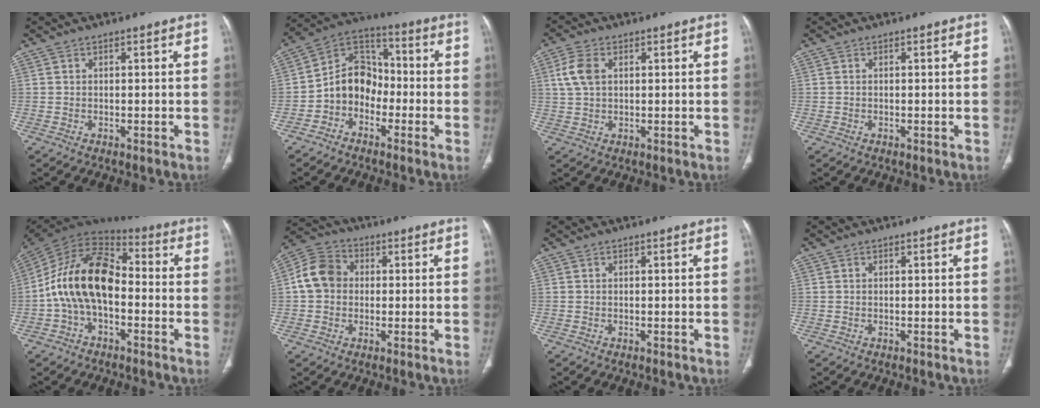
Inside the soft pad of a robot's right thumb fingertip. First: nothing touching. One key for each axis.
{"total": 10.2, "fx": -3.0, "fy": 8.1, "fz": 5.4, "tx": -0.065, "ty": 0.052, "tz": -0.070}
{"total": 5.4, "fx": 1.4, "fy": 3.4, "fz": 4.0, "tx": -0.091, "ty": 0.008, "tz": 0.029}
{"total": 0.0}
{"total": 17.2, "fx": -2.1, "fy": 10.4, "fz": 13.6, "tx": -0.237, "ty": 0.051, "tz": -0.046}
{"total": 8.2, "fx": 0.4, "fy": 6.9, "fz": 4.4, "tx": -0.072, "ty": 0.022, "tz": -0.004}
{"total": 0.0}
{"total": 0.0}